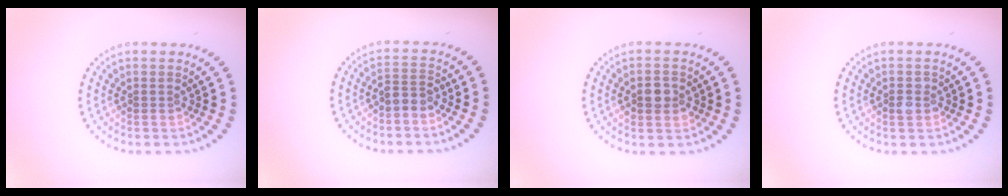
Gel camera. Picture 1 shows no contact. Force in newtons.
{"total": 1.8, "press": 1.5, "slide": 0.9}
{"total": 2.6, "press": 2.6, "slide": 0.2}
{"total": 1.2, "press": 1.2, "slide": 0.2}